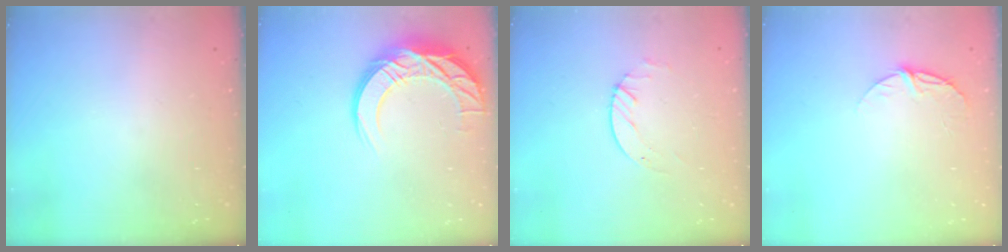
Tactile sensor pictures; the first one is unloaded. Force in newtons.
{"total": 14.9, "press": 14.9, "slide": 1.3}
{"total": 2.0, "press": 2.0, "slide": 0.2}
{"total": 6.6, "press": 6.5, "slide": 0.7}